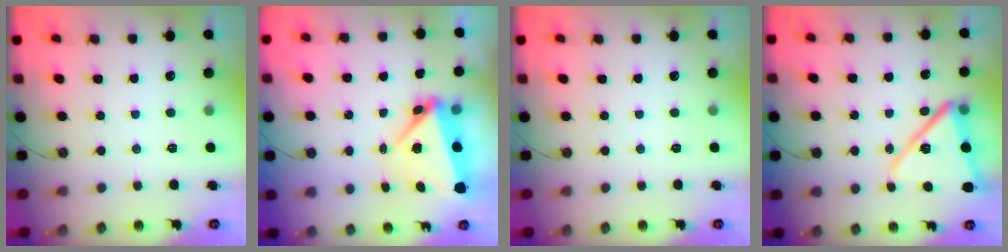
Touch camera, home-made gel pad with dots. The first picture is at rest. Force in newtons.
{"total": 8.2, "press": 6.8, "slide": 4.6}
{"total": 0.0}
{"total": 14.8, "press": 14.6, "slide": 1.8}